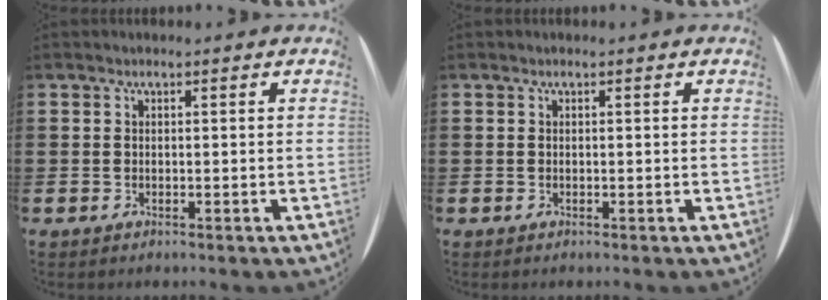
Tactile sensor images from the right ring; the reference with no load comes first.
{"total": 0.0}